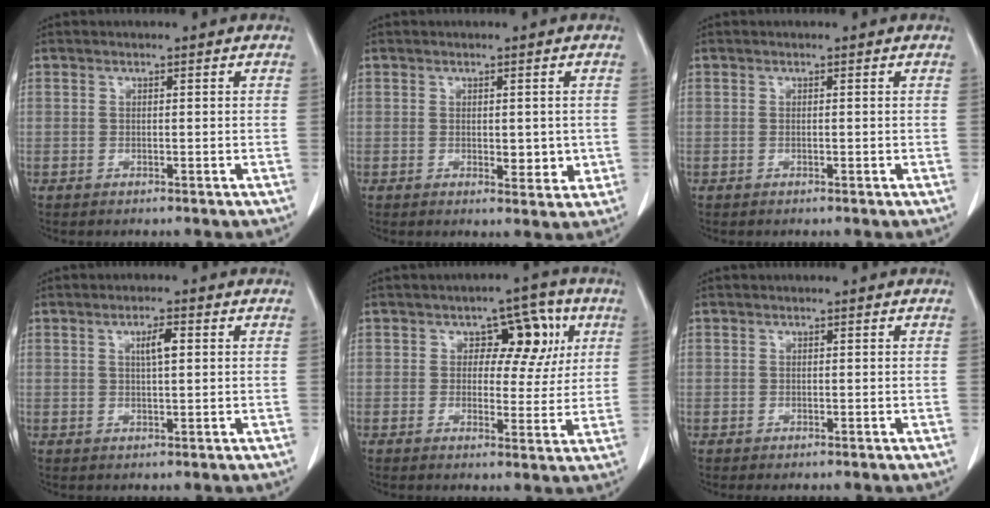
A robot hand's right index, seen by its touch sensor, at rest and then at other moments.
{"total": 3.6, "force": [-0.1, 1.8, 3.1], "torque": [-0.034, -0.008, 0.004]}
{"total": 0.0}
{"total": 2.9, "force": [0.9, 0.5, 2.7], "torque": [-0.047, 0.001, 0.015]}
{"total": 7.6, "force": [2.4, 4.6, 5.6], "torque": [-0.053, 0.019, 0.031]}
{"total": 0.0}